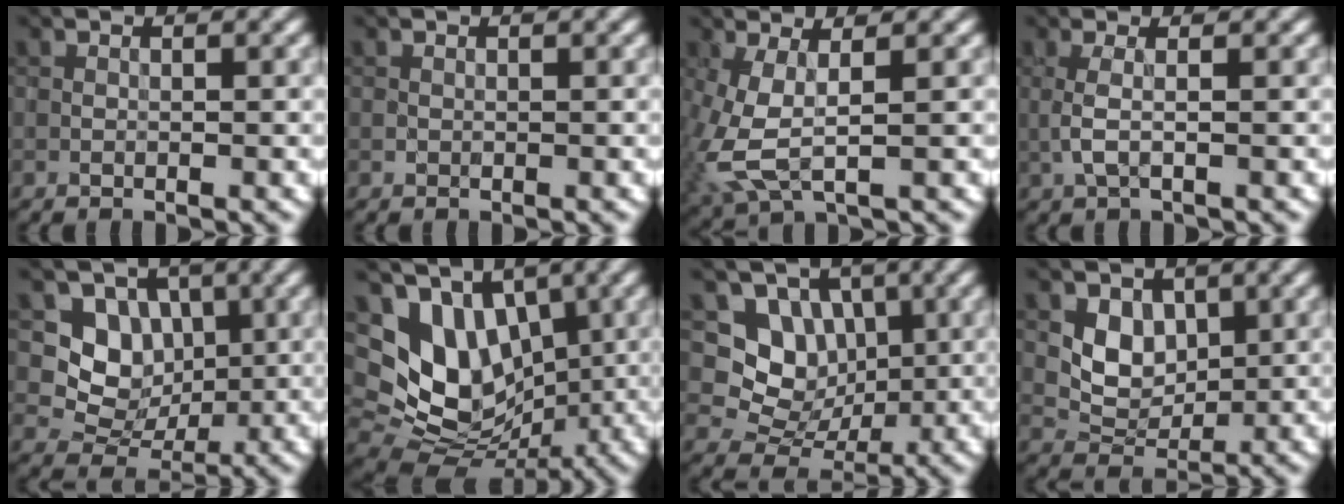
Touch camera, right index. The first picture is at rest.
{"total": 0.0}
{"total": 4.2, "force": [-0.3, 1.7, 3.8], "torque": [-0.111, -0.007, -0.001]}
{"total": 1.7, "force": [0.1, 0.5, 1.6], "torque": [-0.030, 0.004, -0.002]}
{"total": 4.7, "force": [1.2, 4.1, 2.0], "torque": [-0.027, -0.003, 0.013]}
{"total": 9.1, "force": [2.0, 6.9, 5.6], "torque": [-0.083, -0.007, 0.048]}
{"total": 5.2, "force": [1.5, 4.5, 2.0], "torque": [-0.026, -0.008, 0.017]}
{"total": 3.2, "force": [1.2, 2.5, 1.5], "torque": [-0.028, -0.003, 0.023]}